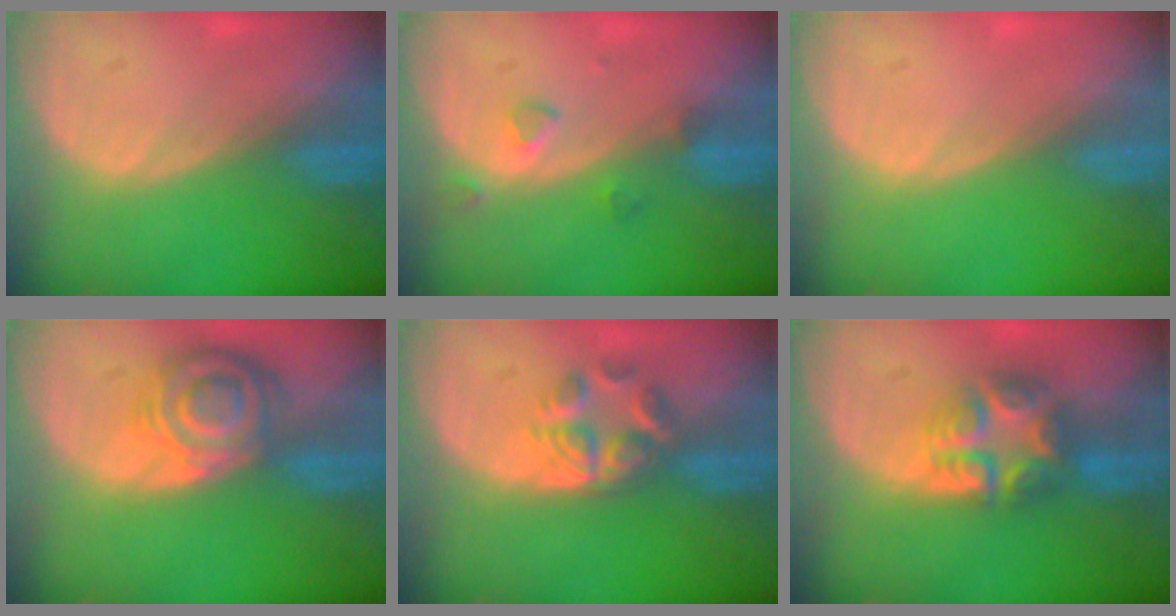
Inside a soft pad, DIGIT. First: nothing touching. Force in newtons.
{"total": 2.5, "press": 2.3, "slide": 0.9}
{"total": 0.0}
{"total": 8.3, "press": 7.3, "slide": 4.0}
{"total": 5.9, "press": 5.0, "slide": 3.1}
{"total": 7.7, "press": 6.7, "slide": 3.7}